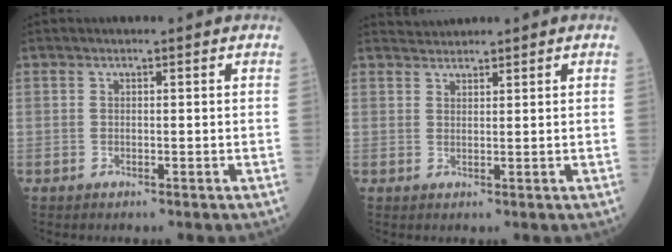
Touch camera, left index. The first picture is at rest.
{"total": 1.5, "force": [1.4, -0.1, -0.4], "torque": [-0.003, 0.014, 0.034]}